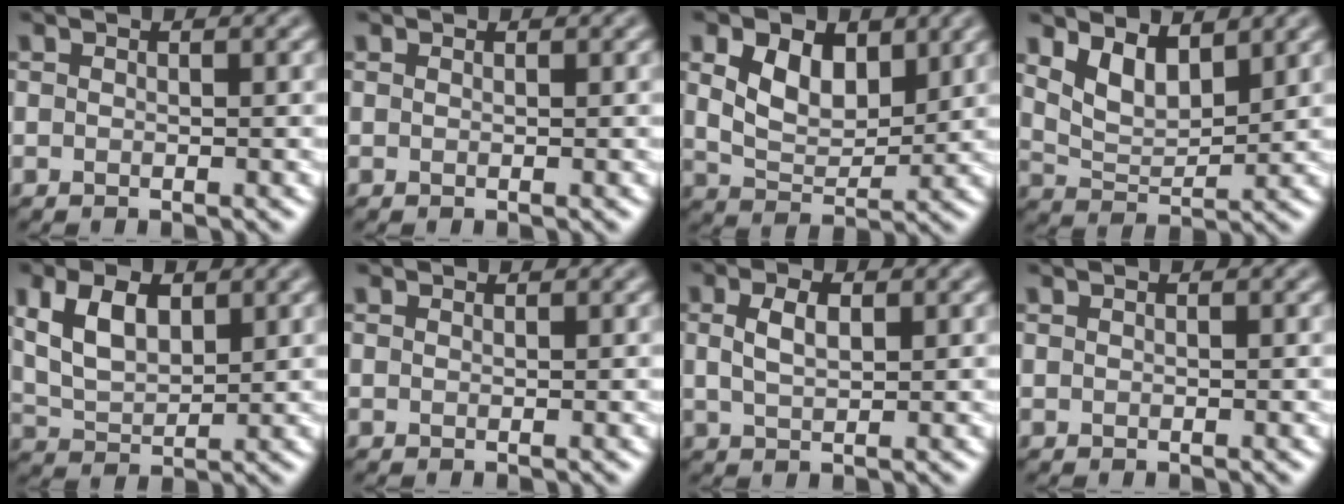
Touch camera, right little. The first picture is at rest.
{"total": 0.0}
{"total": 5.2, "force": [2.0, 3.3, 3.5], "torque": [-0.078, -0.006, 0.034]}
{"total": 3.9, "force": [2.4, 1.9, 2.5], "torque": [-0.057, -0.010, 0.045]}
{"total": 5.2, "force": [2.0, 2.9, 3.8], "torque": [-0.087, 0.002, 0.037]}
{"total": 0.6, "force": [0.5, 0.2, 0.1], "torque": [-0.004, -0.001, 0.005]}
{"total": 2.5, "force": [0.8, 1.2, 2.1], "torque": [-0.048, 0.002, 0.016]}
{"total": 0.0}